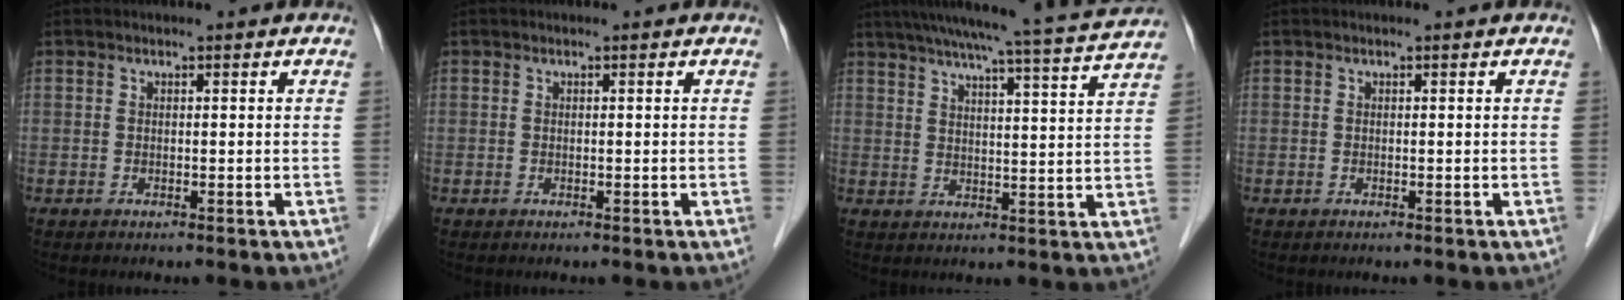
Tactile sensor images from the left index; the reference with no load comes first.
{"total": 0.0}
{"total": 18.2, "force": [16.6, -1.6, 7.4], "torque": [-0.131, -0.026, 0.217]}
{"total": 0.0}